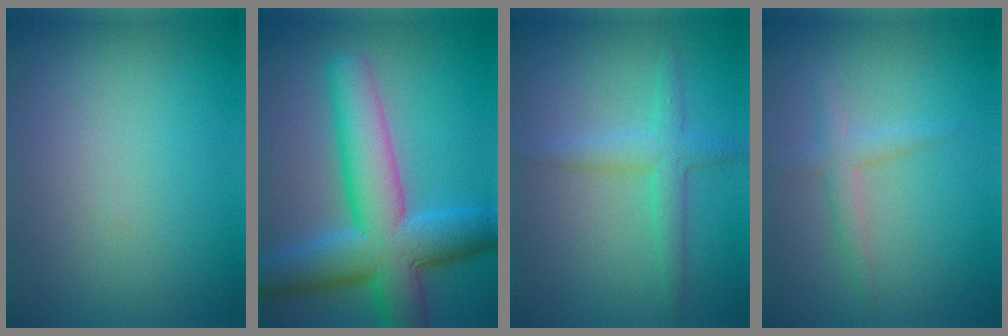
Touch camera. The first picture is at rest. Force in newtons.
{"total": 10.5, "press": 10.4, "slide": 0.4}
{"total": 2.7, "press": 2.7, "slide": 0.1}
{"total": 2.3, "press": 2.3, "slide": 0.1}